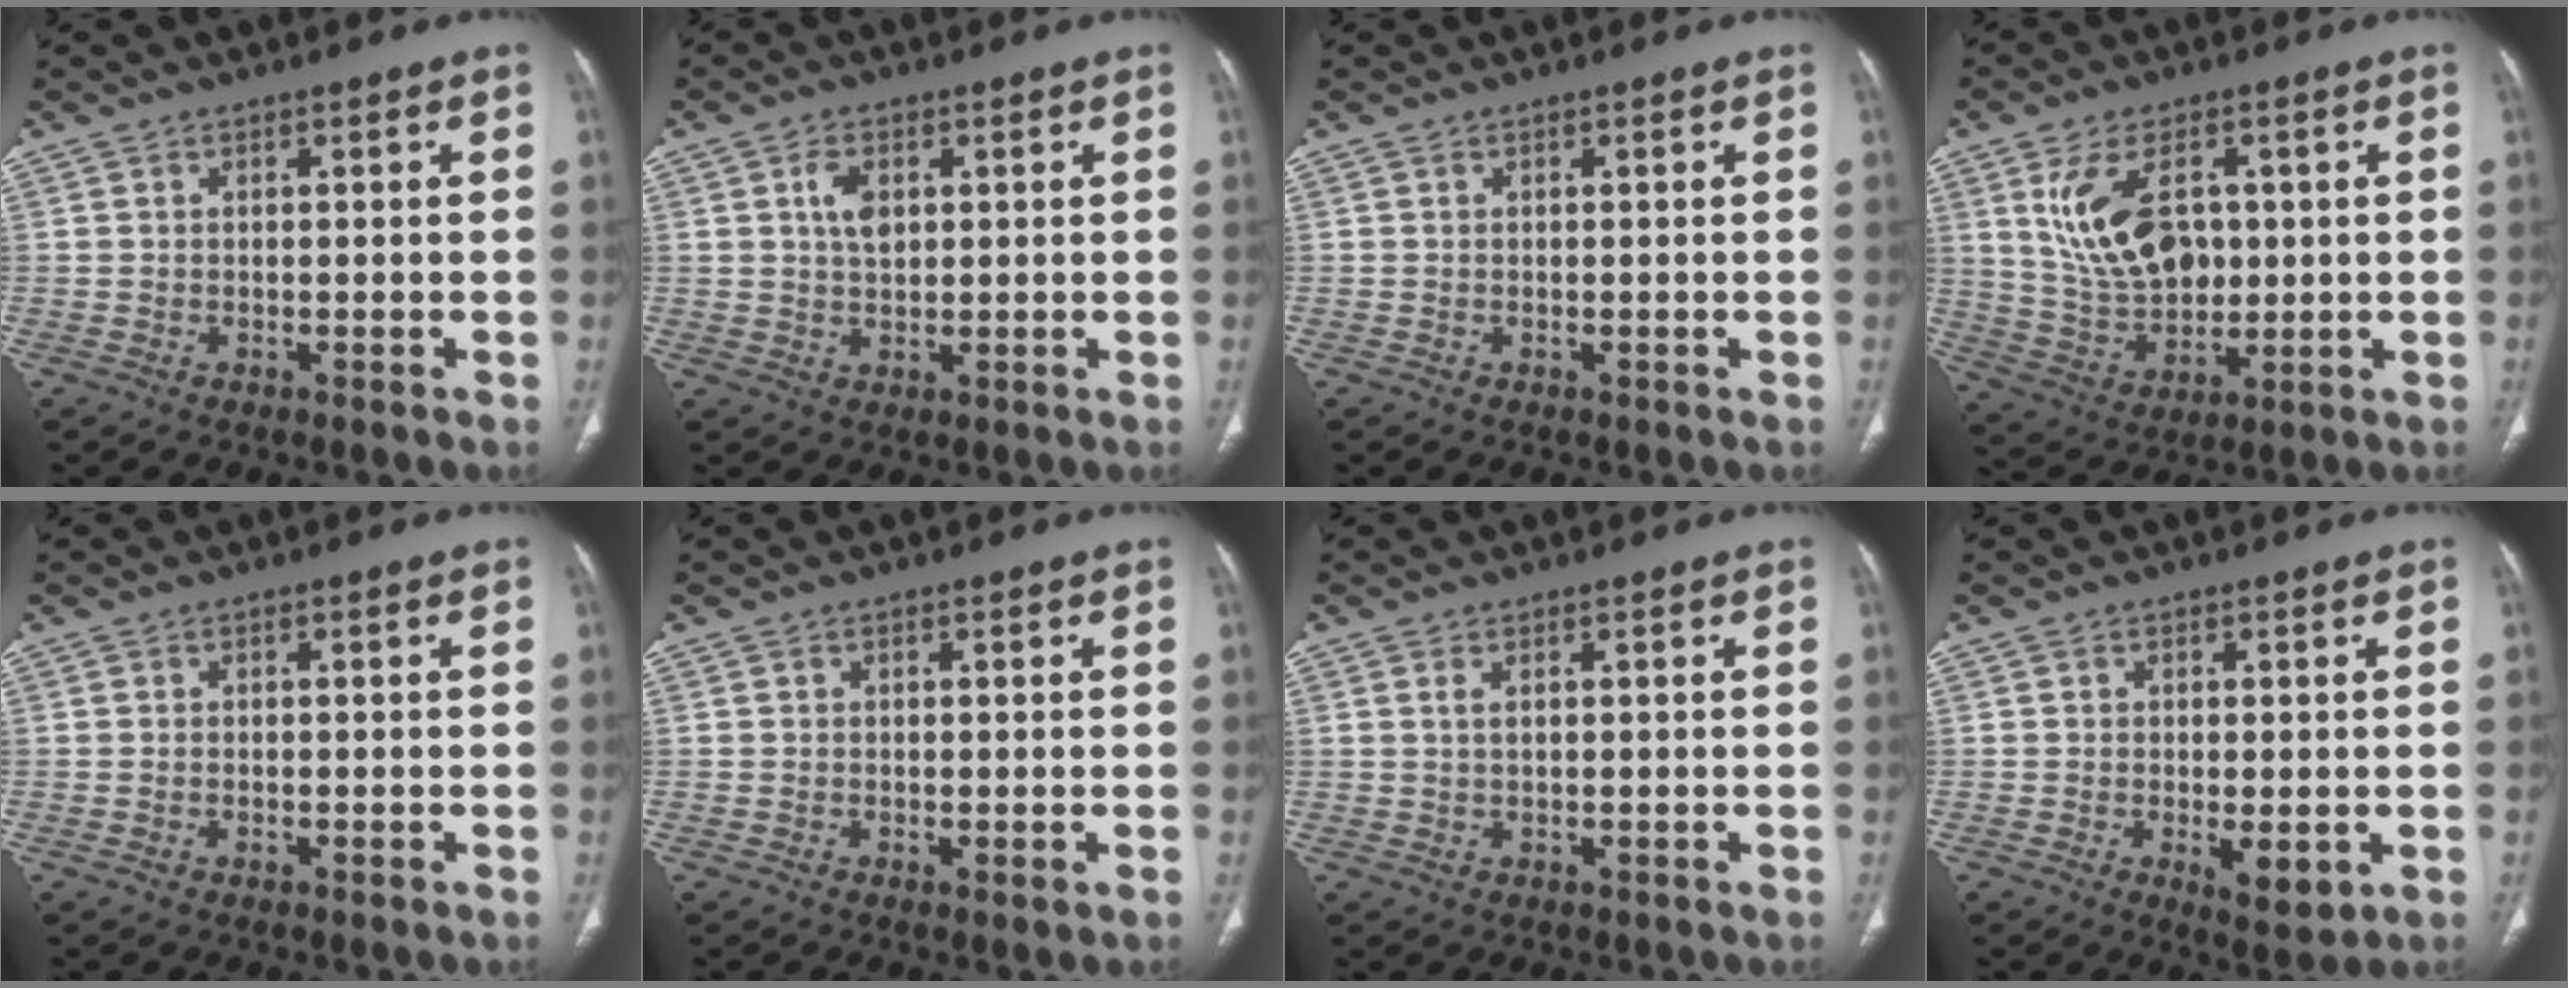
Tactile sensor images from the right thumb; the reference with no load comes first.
{"total": 4.3, "force": [1.3, 2.7, 3.2], "torque": [-0.051, -0.003, 0.025]}
{"total": 0.0}
{"total": 13.4, "force": [3.2, 8.4, 9.9], "torque": [-0.163, -0.011, 0.074]}
{"total": 0.5, "force": [-0.3, 0.3, 0.4], "torque": [-0.010, 0.004, -0.003]}
{"total": 0.7, "force": [-0.1, 0.2, 0.7], "torque": [-0.015, -0.004, -0.002]}
{"total": 1.2, "force": [0.5, 0.4, 1.0], "torque": [-0.024, 0.004, 0.013]}
{"total": 5.3, "force": [-1.3, 2.1, 4.7], "torque": [-0.065, -0.013, -0.013]}